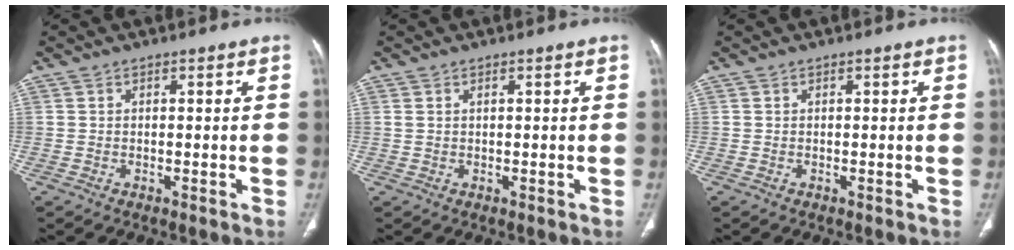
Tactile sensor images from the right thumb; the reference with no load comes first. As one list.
[{"total": 0.7, "force": [0.3, 0.3, 0.5], "torque": [-0.014, 0.010, 0.011]}, {"total": 0.0}]